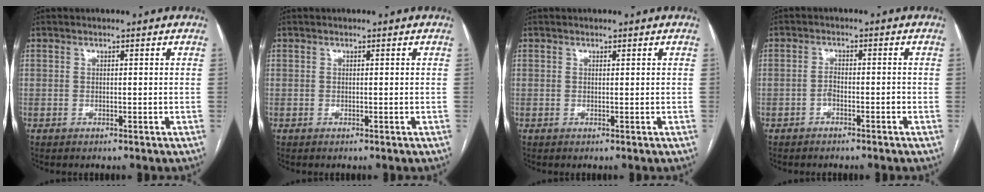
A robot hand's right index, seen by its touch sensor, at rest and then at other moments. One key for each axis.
{"total": 0.0}
{"total": 0.0}
{"total": 1.8, "fx": -1.0, "fy": 0.6, "fz": 1.3, "tx": -0.022, "ty": 0.003, "tz": -0.016}